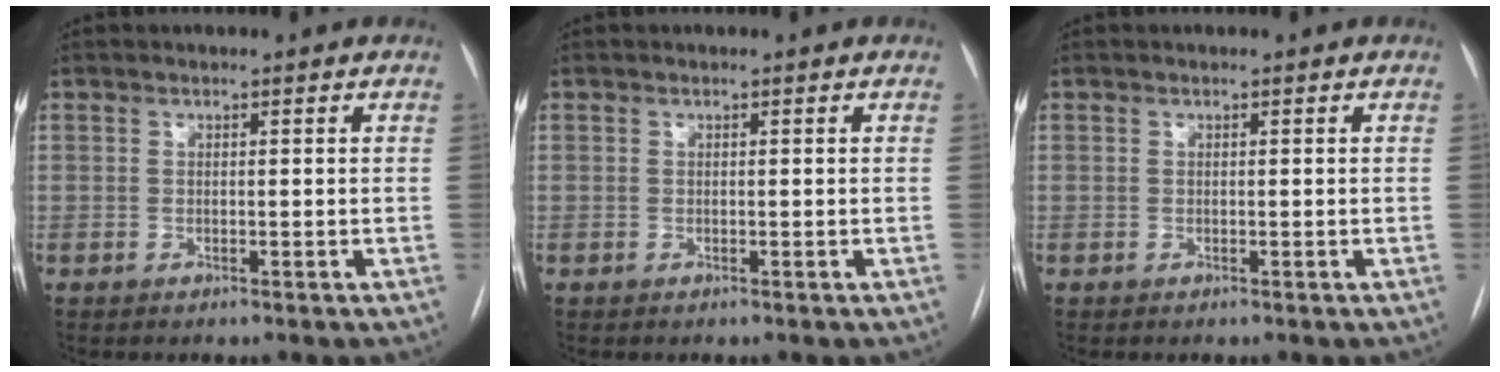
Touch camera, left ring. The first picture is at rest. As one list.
[{"total": 0.0}, {"total": 0.0}]